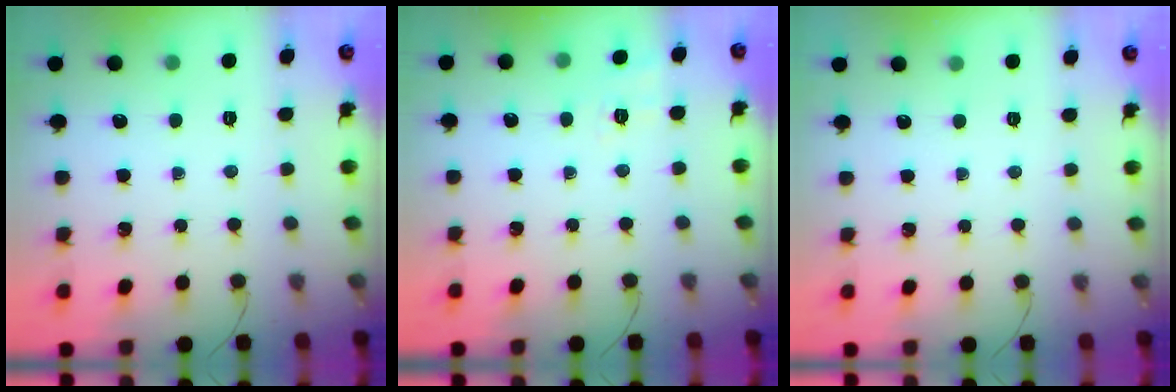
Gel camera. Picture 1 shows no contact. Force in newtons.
{"total": 2.4, "press": 1.3, "slide": 2.1}
{"total": 2.5, "press": 2.4, "slide": 0.5}